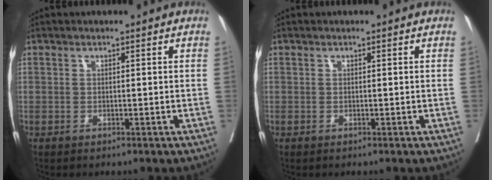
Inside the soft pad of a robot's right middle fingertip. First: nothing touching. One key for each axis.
{"total": 0.0}